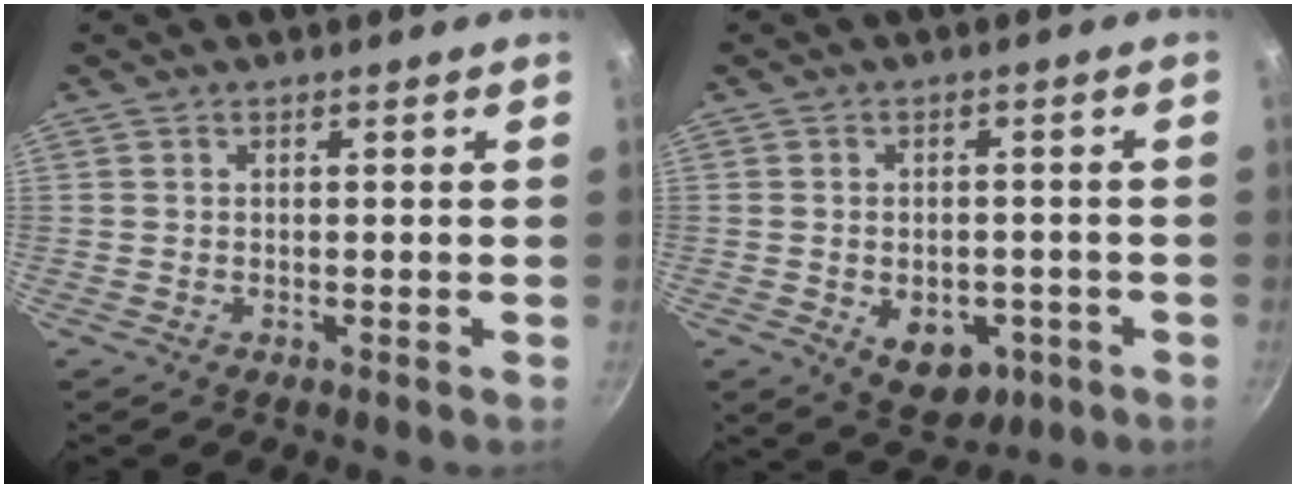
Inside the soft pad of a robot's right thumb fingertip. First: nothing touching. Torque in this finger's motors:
{"motor_torque": [-0.24, 0.40, -0.04, 0.00, 0.15]}